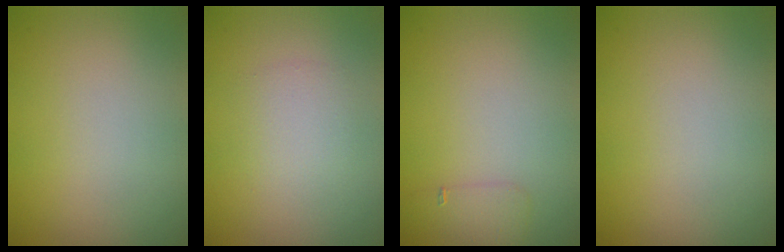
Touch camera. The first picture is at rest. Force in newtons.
{"total": 1.9, "press": 1.9, "slide": 0.1}
{"total": 1.4, "press": 1.4, "slide": 0.0}
{"total": 0.0}